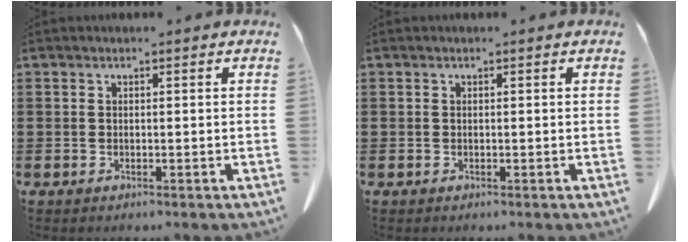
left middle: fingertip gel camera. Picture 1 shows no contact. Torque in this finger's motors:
{"motor_torque": [0.10, -0.09, 0.01, 0.01]}